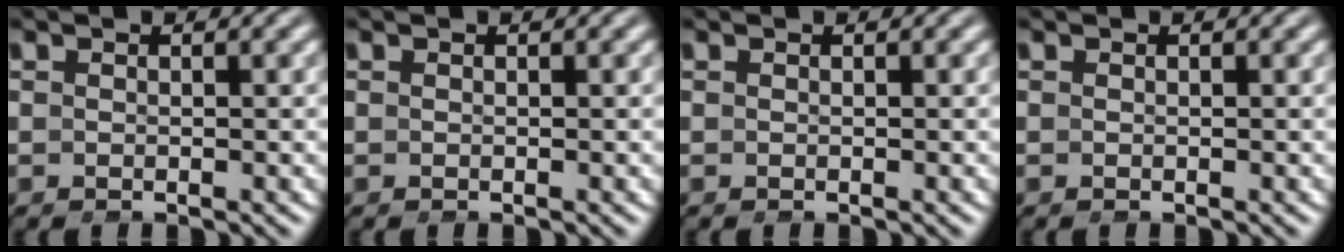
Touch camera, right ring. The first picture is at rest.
{"total": 0.0}
{"total": 0.0}
{"total": 0.0}